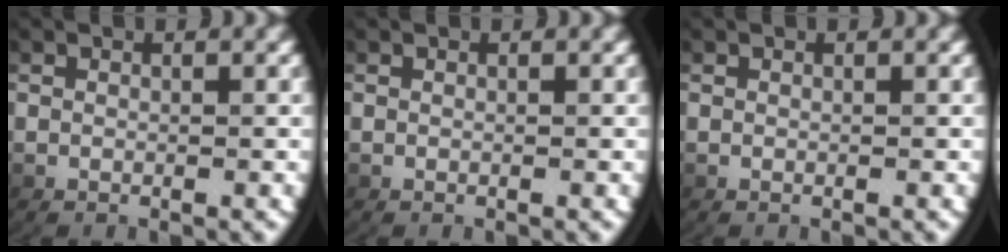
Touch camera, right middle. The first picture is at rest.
{"total": 0.0}
{"total": 0.0}